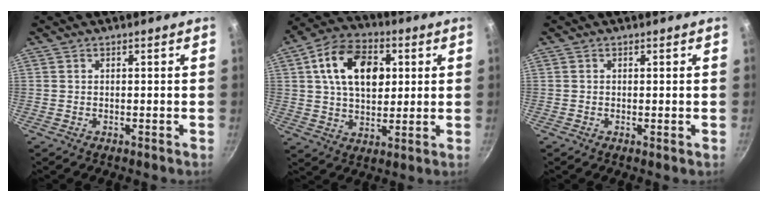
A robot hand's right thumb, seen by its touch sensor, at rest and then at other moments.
{"total": 15.7, "force": [3.9, 10.3, 11.2], "torque": [-0.160, 0.006, 0.056]}
{"total": 0.0}